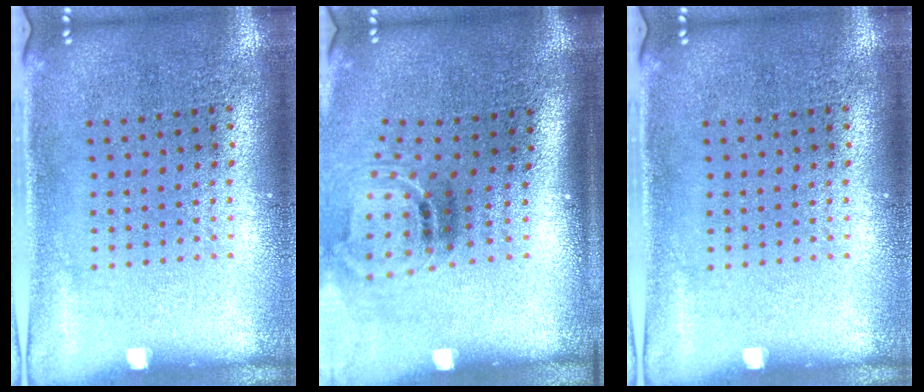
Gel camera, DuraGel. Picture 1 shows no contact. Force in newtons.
{"total": 1.8, "press": 1.1, "slide": 1.5}
{"total": 0.0}